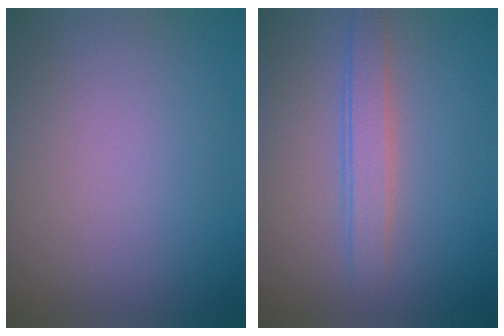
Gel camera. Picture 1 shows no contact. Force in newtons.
{"total": 2.5, "press": 2.5, "slide": 0.2}